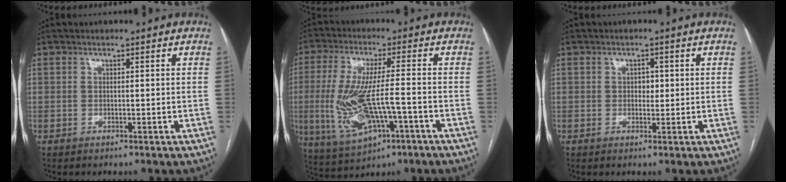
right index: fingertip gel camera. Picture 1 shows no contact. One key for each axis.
{"total": 13.4, "fx": -3.6, "fy": 3.2, "fz": 12.5, "tx": -0.262, "ty": -0.013, "tz": -0.051}
{"total": 1.8, "fx": 0.3, "fy": 1.2, "fz": 1.3, "tx": -0.016, "ty": 0.001, "tz": 0.004}